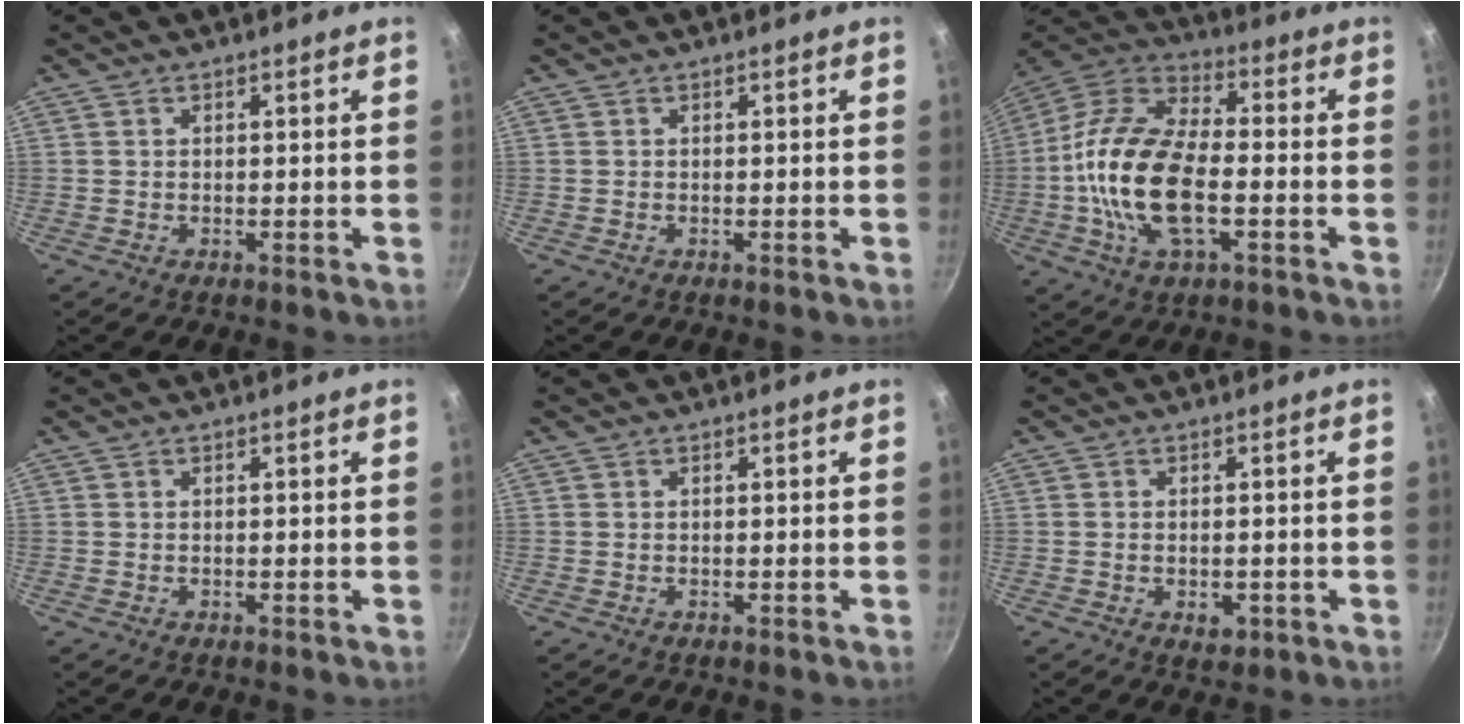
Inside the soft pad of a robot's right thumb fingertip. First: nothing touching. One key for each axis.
{"total": 0.0}
{"total": 19.6, "fx": -3.5, "fy": 9.6, "fz": 16.7, "tx": -0.313, "ty": 0.033, "tz": -0.085}
{"total": 0.0}
{"total": 0.0}
{"total": 2.9, "fx": -0.9, "fy": 1.9, "fz": 2.1, "tx": -0.026, "ty": 0.000, "tz": -0.010}